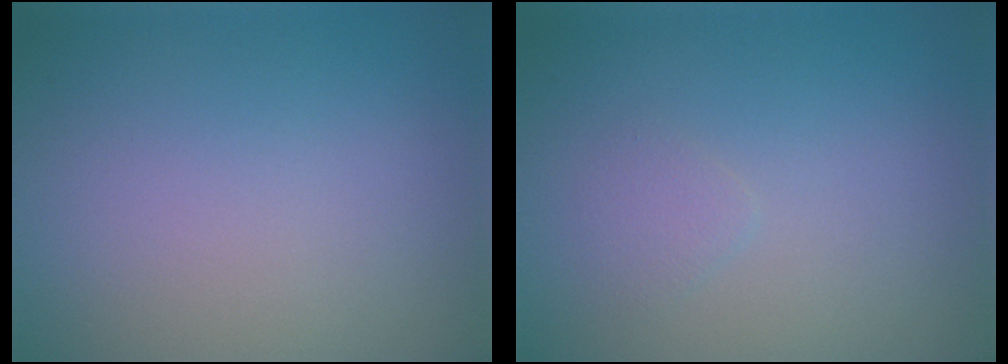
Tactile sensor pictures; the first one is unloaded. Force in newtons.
{"total": 0.9, "press": 0.9, "slide": 0.0}